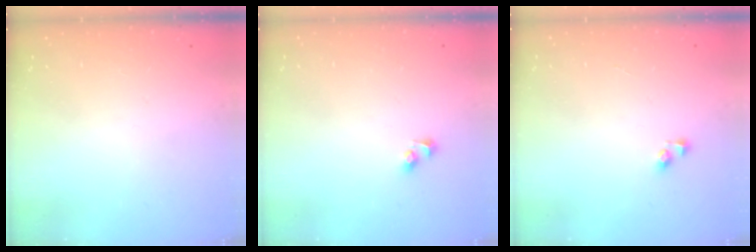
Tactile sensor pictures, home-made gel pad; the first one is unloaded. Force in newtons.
{"total": 2.7, "press": 2.5, "slide": 1.2}
{"total": 4.0, "press": 3.9, "slide": 0.5}